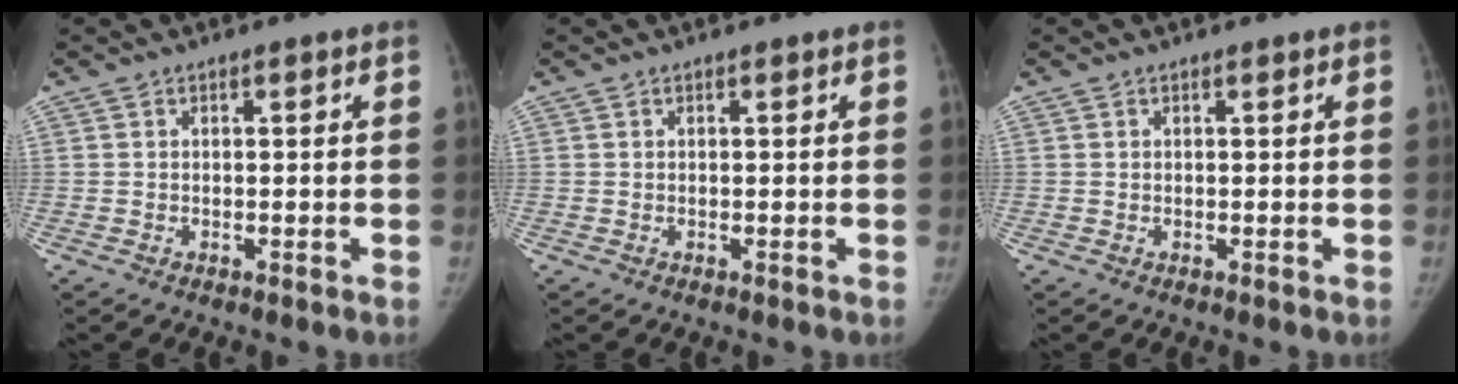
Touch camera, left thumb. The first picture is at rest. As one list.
[{"total": 0.0}, {"total": 0.0}]